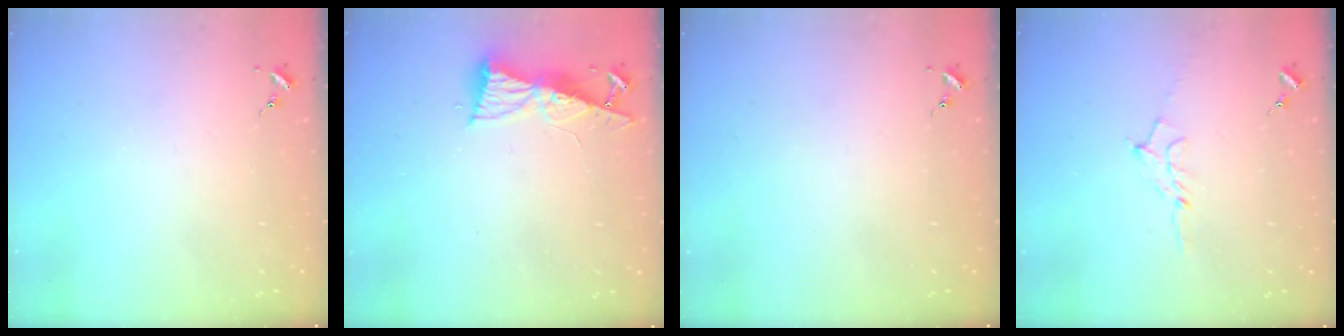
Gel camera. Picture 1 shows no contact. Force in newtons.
{"total": 8.6, "press": 8.6, "slide": 1.1}
{"total": 0.0}
{"total": 5.7, "press": 5.6, "slide": 0.7}